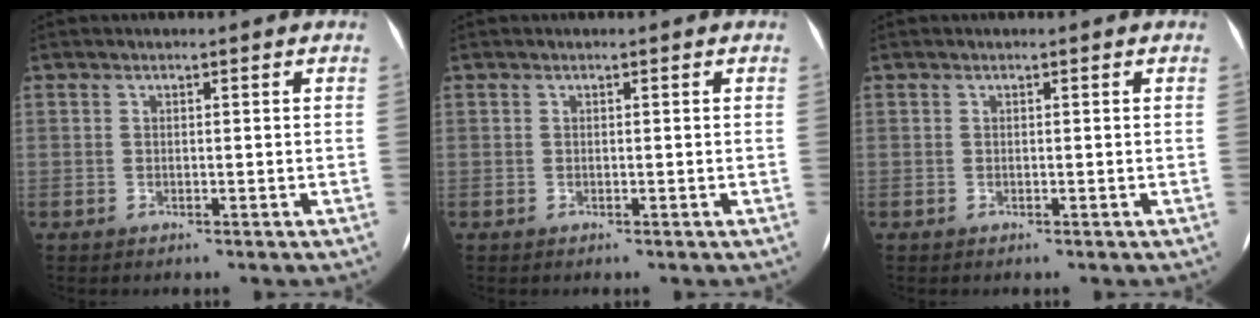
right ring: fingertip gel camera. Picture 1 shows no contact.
{"total": 0.0}
{"total": 0.0}